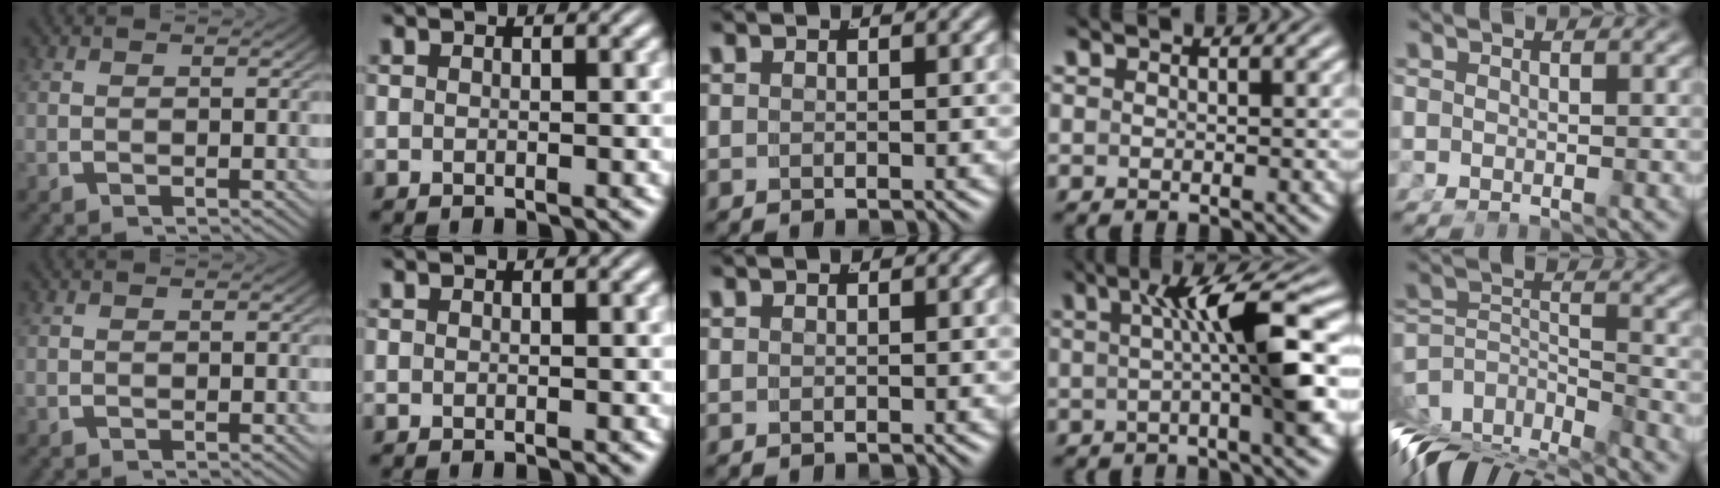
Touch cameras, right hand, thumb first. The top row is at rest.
{"thumb": {"total": 0.6, "force": [-0.3, 0.5, 0.1], "torque": [0.004, -0.002, -0.009]}, "ring": {"total": 7.2, "force": [0.0, 0.7, 7.1], "torque": [-0.116, 0.012, 0.002]}, "little": {"total": 9.1, "force": [-5.7, 5.1, 4.8], "torque": [-0.099, -0.061, -0.071]}}